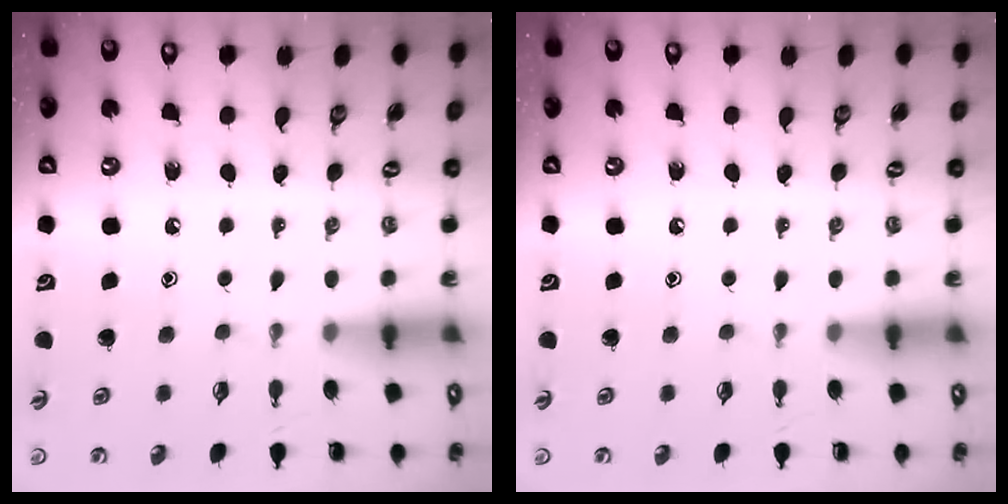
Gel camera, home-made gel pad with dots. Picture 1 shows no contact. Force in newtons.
{"total": 0.0}